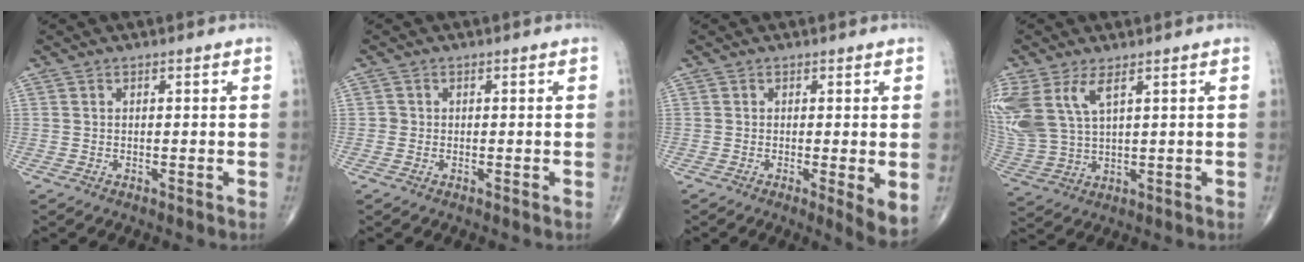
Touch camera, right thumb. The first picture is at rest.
{"total": 0.8, "force": [-0.1, 0.8, 0.1], "torque": [0.004, 0.004, -0.002]}
{"total": 4.6, "force": [-0.6, 0.9, 4.5], "torque": [-0.072, -0.016, -0.013]}
{"total": 12.4, "force": [5.3, 6.0, 9.4], "torque": [-0.230, -0.010, 0.118]}